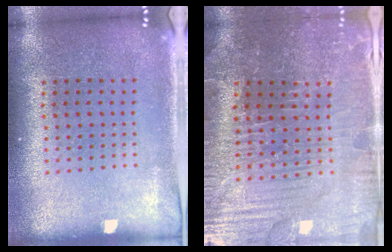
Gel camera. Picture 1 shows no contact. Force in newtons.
{"total": 3.7, "press": 3.7, "slide": 0.4}